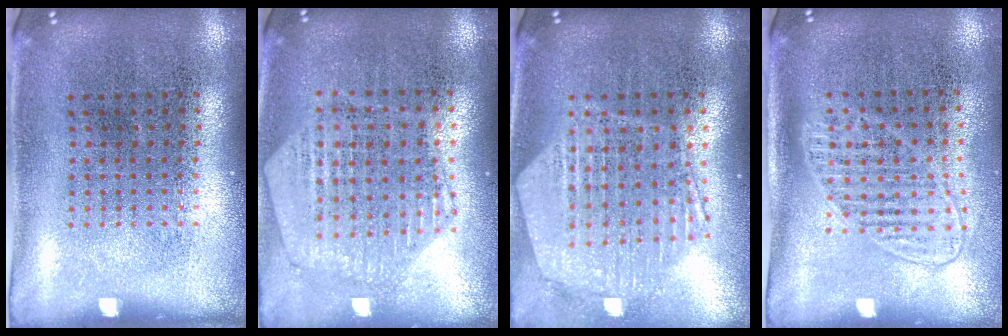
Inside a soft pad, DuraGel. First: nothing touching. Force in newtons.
{"total": 1.1, "press": 1.1, "slide": 0.2}
{"total": 1.4, "press": 1.4, "slide": 0.3}
{"total": 1.4, "press": 1.2, "slide": 0.7}